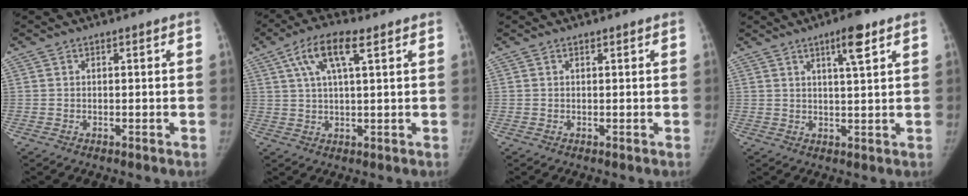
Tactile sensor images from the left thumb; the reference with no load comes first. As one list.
[{"total": 8.6, "force": [3.8, 2.3, 7.4], "torque": [-0.151, 0.008, 0.071]}, {"total": 0.0}, {"total": 5.8, "force": [3.3, 0.6, 4.7], "torque": [-0.075, -0.016, 0.054]}]